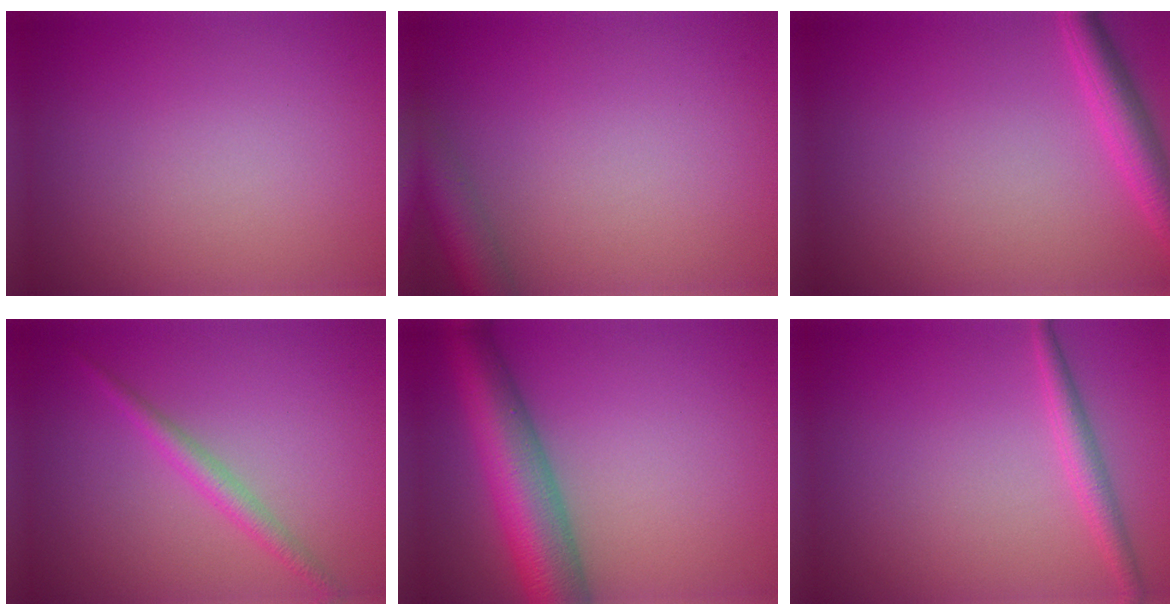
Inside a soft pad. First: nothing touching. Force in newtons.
{"total": 3.9, "press": 3.9, "slide": 0.2}
{"total": 3.0, "press": 3.0, "slide": 0.2}
{"total": 2.0, "press": 2.0, "slide": 0.1}
{"total": 8.2, "press": 8.2, "slide": 0.3}
{"total": 1.9, "press": 1.9, "slide": 0.2}